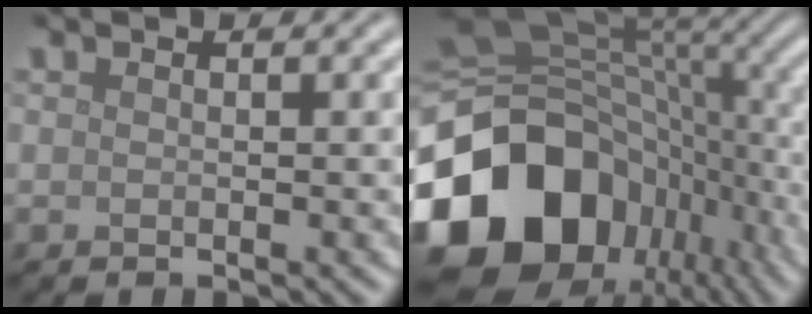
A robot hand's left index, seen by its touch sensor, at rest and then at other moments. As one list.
[{"total": 19.5, "force": [-7.4, 14.5, 10.7], "torque": [-0.249, -0.015, -0.121]}]